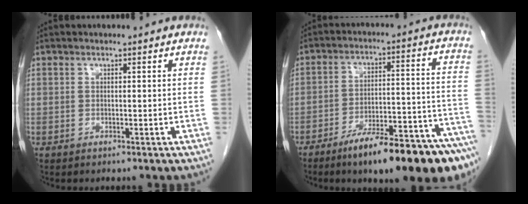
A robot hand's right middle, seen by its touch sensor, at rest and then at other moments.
{"total": 19.1, "force": [-13.6, 1.9, 13.2], "torque": [-0.125, 0.026, -0.208]}